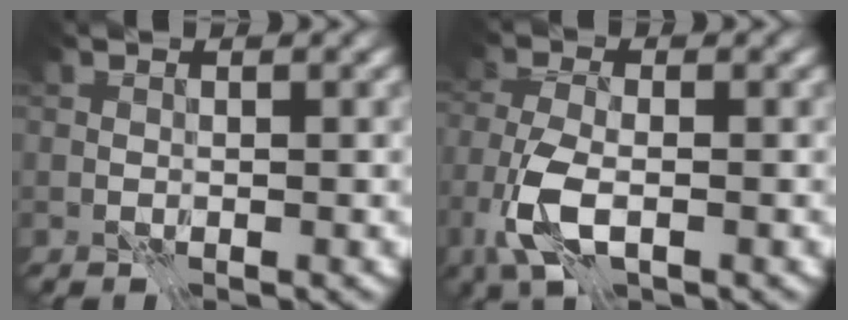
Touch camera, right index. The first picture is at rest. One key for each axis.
{"total": 4.9, "fx": -1.6, "fy": 2.4, "fz": 4.0, "tx": -0.101, "ty": -0.008, "tz": -0.033}